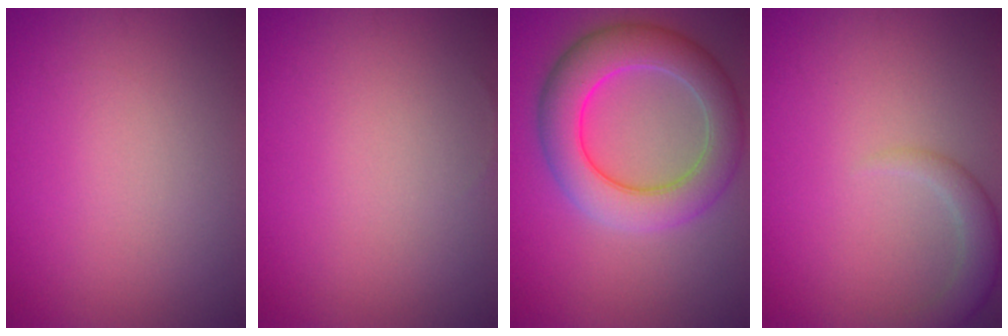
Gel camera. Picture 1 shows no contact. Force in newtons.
{"total": 0.0}
{"total": 7.7, "press": 7.7, "slide": 0.2}
{"total": 2.5, "press": 2.5, "slide": 0.2}